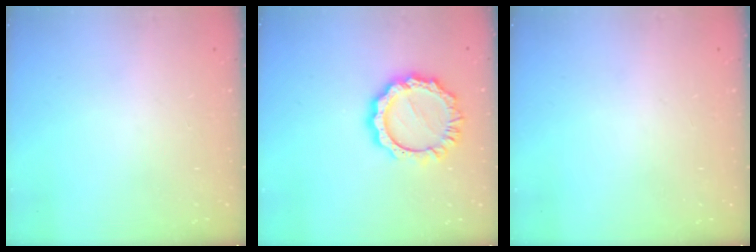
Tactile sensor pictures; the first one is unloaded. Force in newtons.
{"total": 11.7, "press": 11.7, "slide": 1.0}
{"total": 0.0}